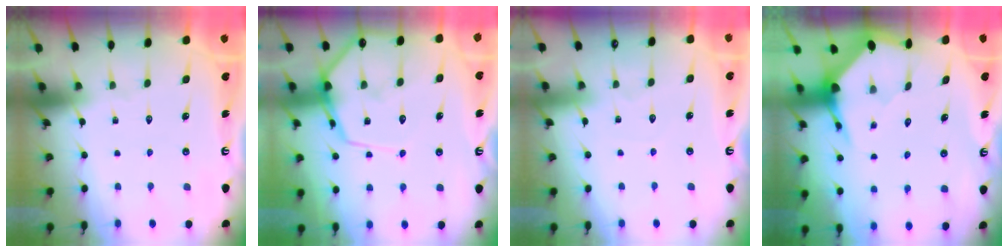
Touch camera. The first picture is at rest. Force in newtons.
{"total": 11.6, "press": 11.5, "slide": 1.4}
{"total": 2.9, "press": 2.9, "slide": 0.3}
{"total": 3.7, "press": 3.7, "slide": 0.4}